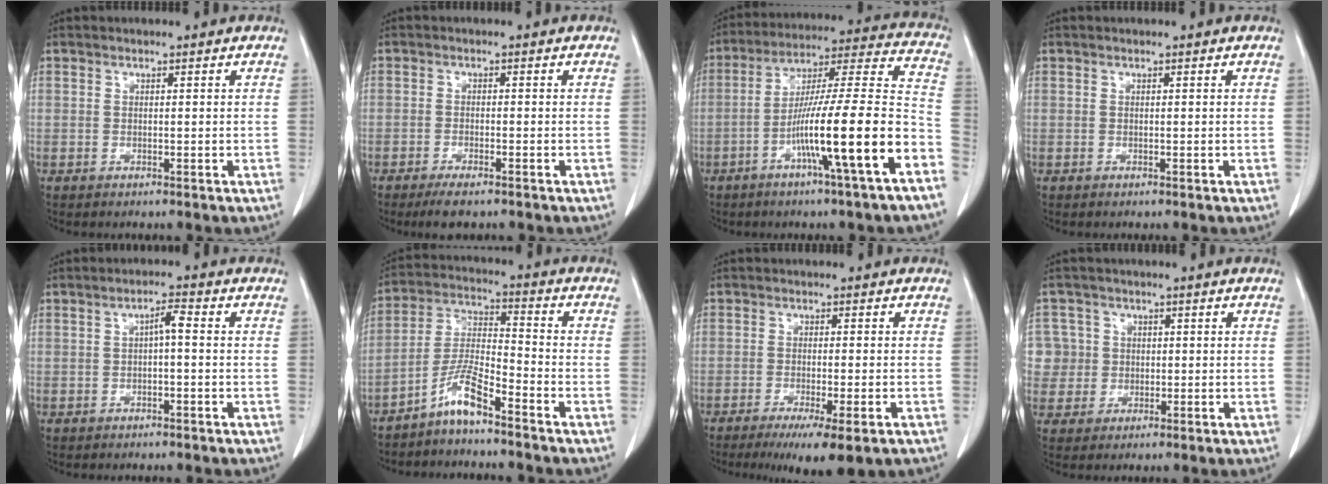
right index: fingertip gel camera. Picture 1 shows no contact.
{"total": 3.6, "force": [-2.7, 0.8, 2.2], "torque": [-0.037, -0.005, -0.042]}
{"total": 18.8, "force": [-8.1, -0.6, 17.0], "torque": [-0.256, 0.002, -0.136]}
{"total": 0.0}
{"total": 2.4, "force": [0.0, 0.4, 2.4], "torque": [-0.040, 0.008, 0.000]}
{"total": 6.8, "force": [-5.1, 0.6, 4.5], "torque": [-0.101, -0.002, -0.104]}
{"total": 9.6, "force": [-6.5, 1.0, 7.1], "torque": [-0.096, -0.023, -0.094]}
{"total": 6.6, "force": [0.8, 6.5, -0.1], "torque": [0.002, 0.029, 0.024]}